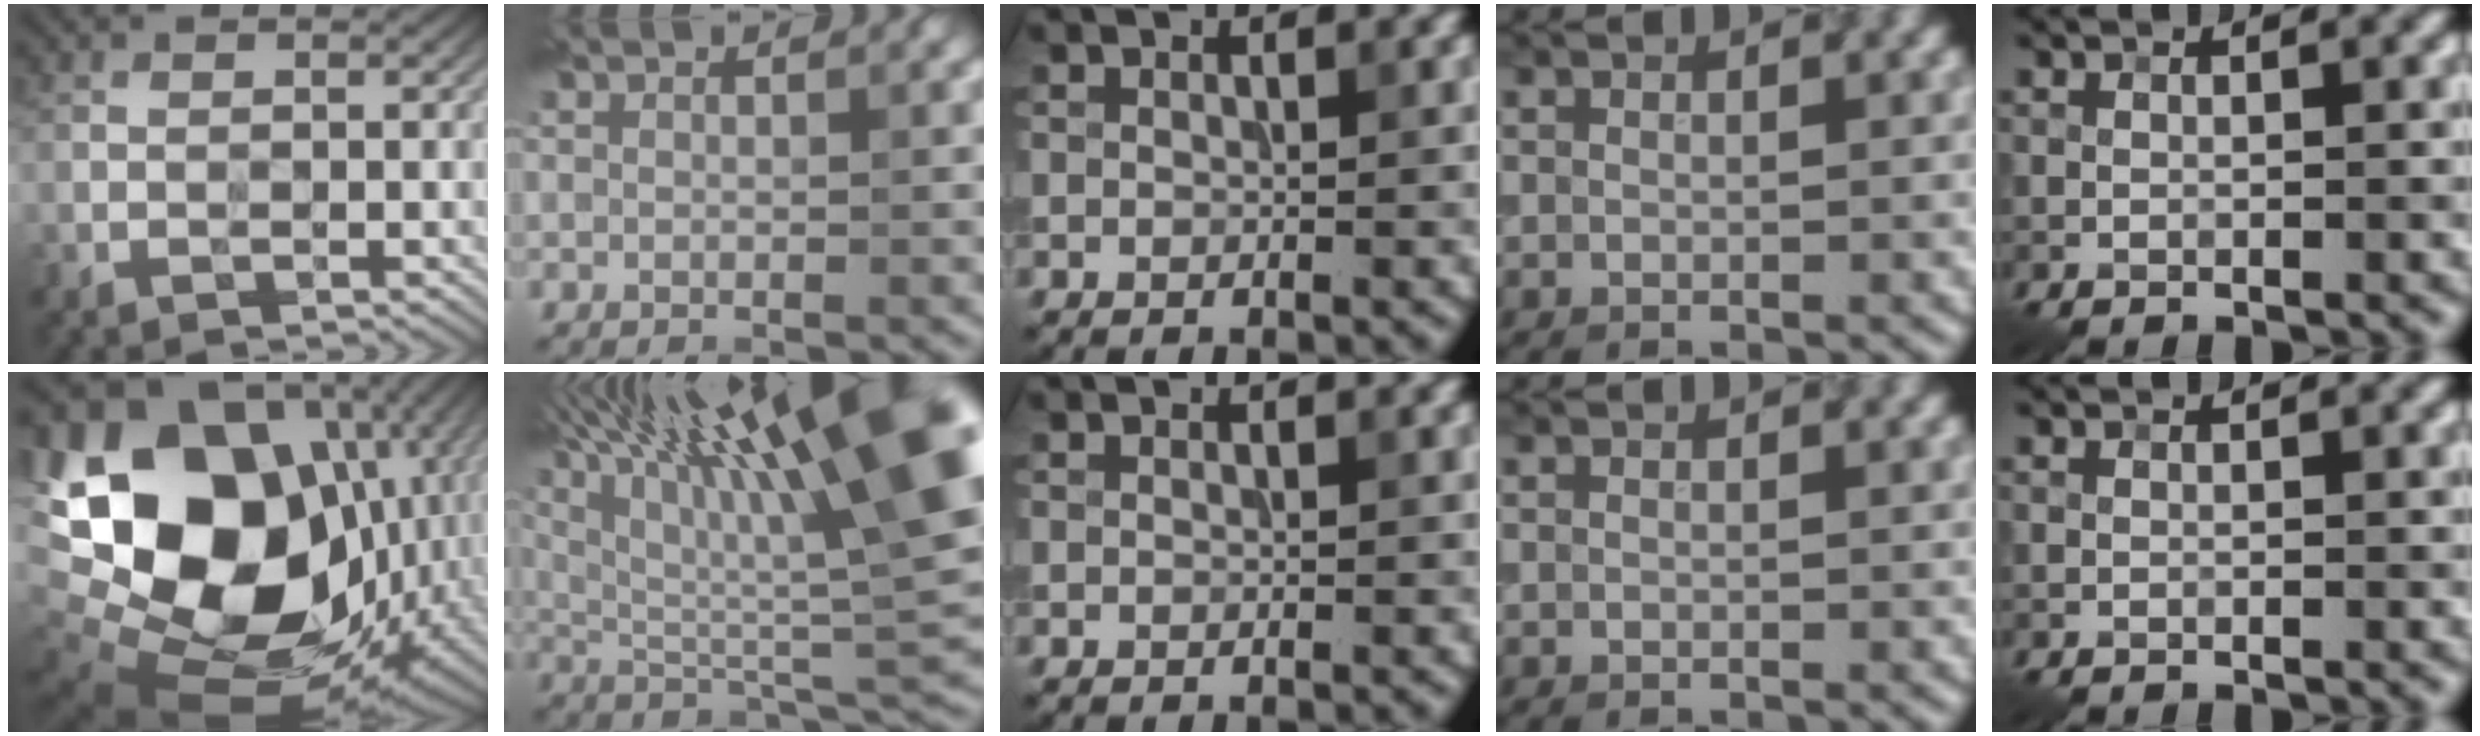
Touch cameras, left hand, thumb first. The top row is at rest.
{"thumb": {"total": 24.2, "force": [1.4, 18.9, 15.0], "torque": [-0.339, -0.041, 0.045]}, "index": {"total": 18.6, "force": [8.1, 5.3, 15.9], "torque": [-0.259, 0.042, 0.135]}}